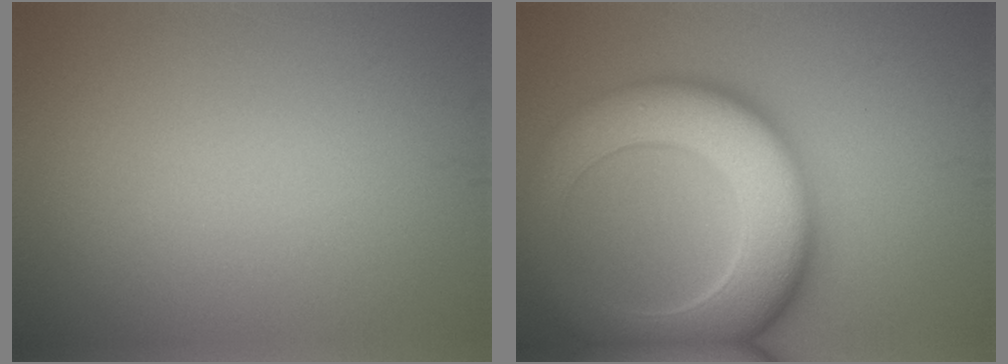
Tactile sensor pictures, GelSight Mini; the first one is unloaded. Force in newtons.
{"total": 11.7, "press": 11.7, "slide": 0.4}